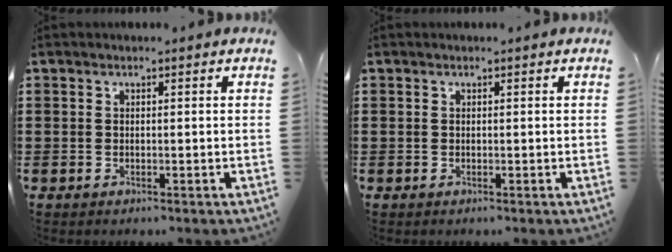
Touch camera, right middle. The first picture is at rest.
{"total": 0.0}